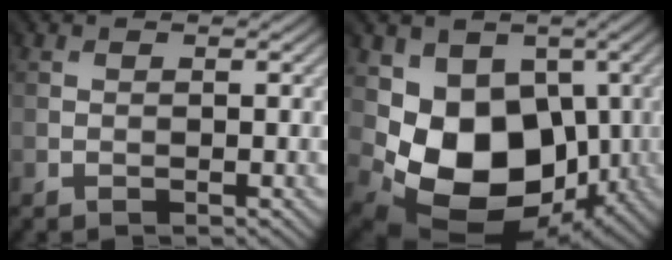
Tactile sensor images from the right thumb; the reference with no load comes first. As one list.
[{"total": 11.3, "force": [-0.4, 8.9, 7.0], "torque": [-0.130, -0.033, 0.001]}]